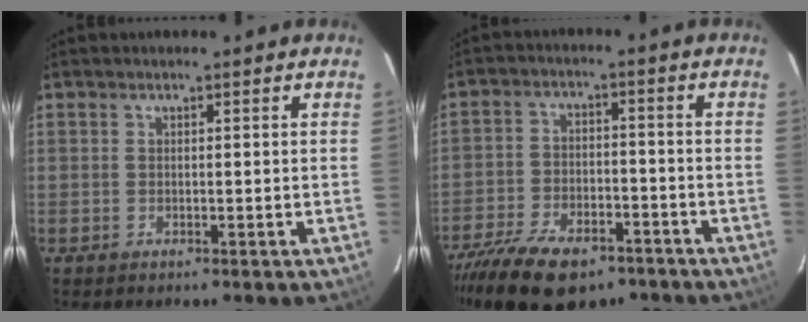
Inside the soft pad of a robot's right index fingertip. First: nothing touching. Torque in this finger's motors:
{"motor_torque": [1.39, -0.75, 0.64, 0.13]}